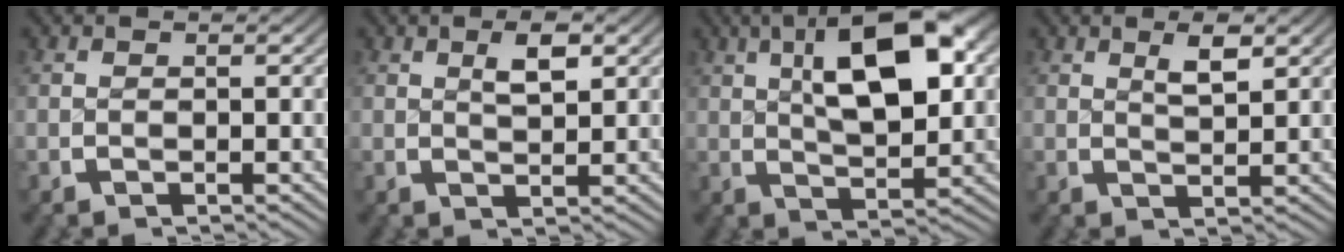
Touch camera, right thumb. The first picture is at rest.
{"total": 2.6, "force": [1.2, 1.0, 2.1], "torque": [-0.026, 0.002, 0.022]}
{"total": 10.7, "force": [3.0, 4.9, 9.0], "torque": [-0.138, 0.008, 0.046]}
{"total": 2.5, "force": [1.5, 0.7, 1.9], "torque": [-0.024, 0.001, 0.028]}